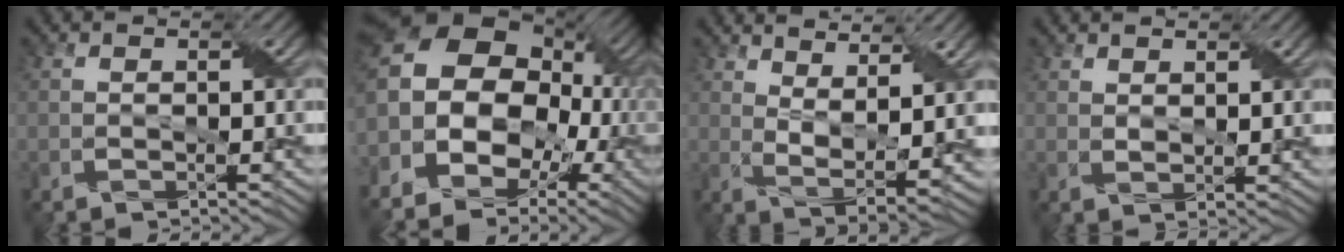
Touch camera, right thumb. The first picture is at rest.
{"total": 17.1, "force": [-0.3, 13.6, 10.4], "torque": [-0.235, 0.000, -0.012]}
{"total": 8.5, "force": [5.3, 2.0, 6.3], "torque": [-0.125, -0.002, 0.092]}
{"total": 2.1, "force": [1.6, 0.7, 1.1], "torque": [-0.023, -0.002, 0.036]}